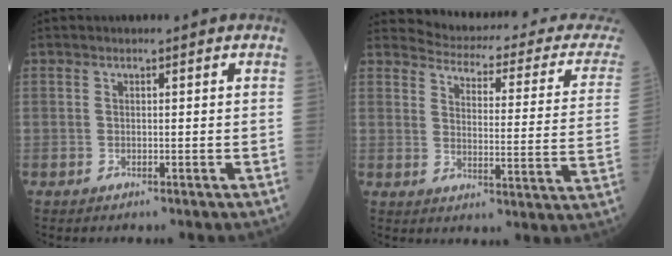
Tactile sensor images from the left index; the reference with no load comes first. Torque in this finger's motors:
{"motor_torque": [0.74, -1.40, -0.18, -0.06]}